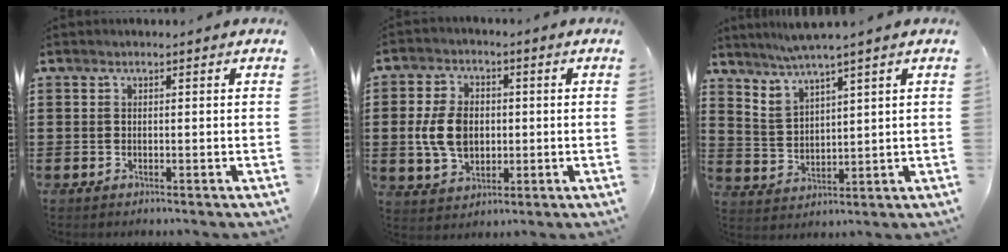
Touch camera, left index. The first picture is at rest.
{"total": 7.5, "force": [-0.2, 5.3, 5.4], "torque": [-0.127, 0.004, -0.011]}
{"total": 3.7, "force": [3.4, -0.3, 1.4], "torque": [-0.039, -0.016, 0.059]}